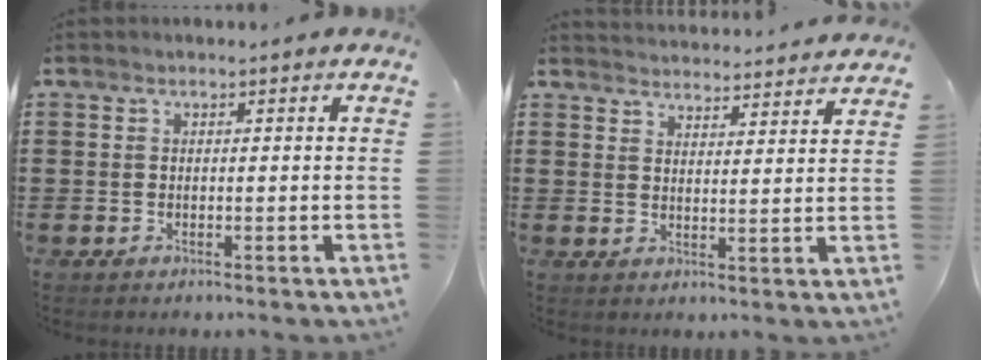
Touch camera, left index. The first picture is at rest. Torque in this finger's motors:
{"motor_torque": [-0.02, -0.01, 0.07, 0.01]}